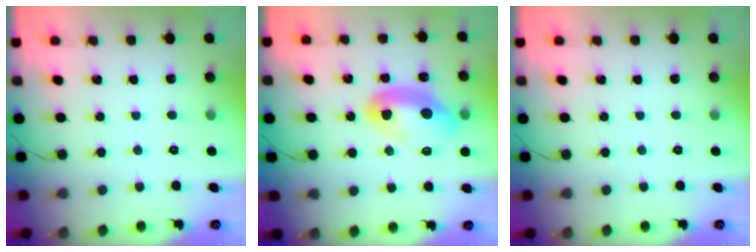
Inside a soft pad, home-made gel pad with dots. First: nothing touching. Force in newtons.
{"total": 12.2, "press": 12.2, "slide": 1.0}
{"total": 0.0}